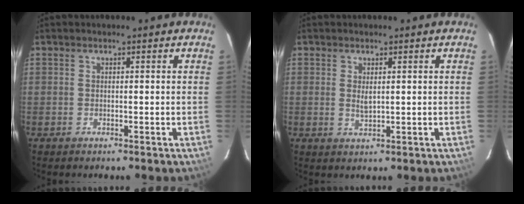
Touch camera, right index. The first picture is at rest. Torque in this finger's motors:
{"motor_torque": [-0.10, 0.09, 0.02, 0.00]}